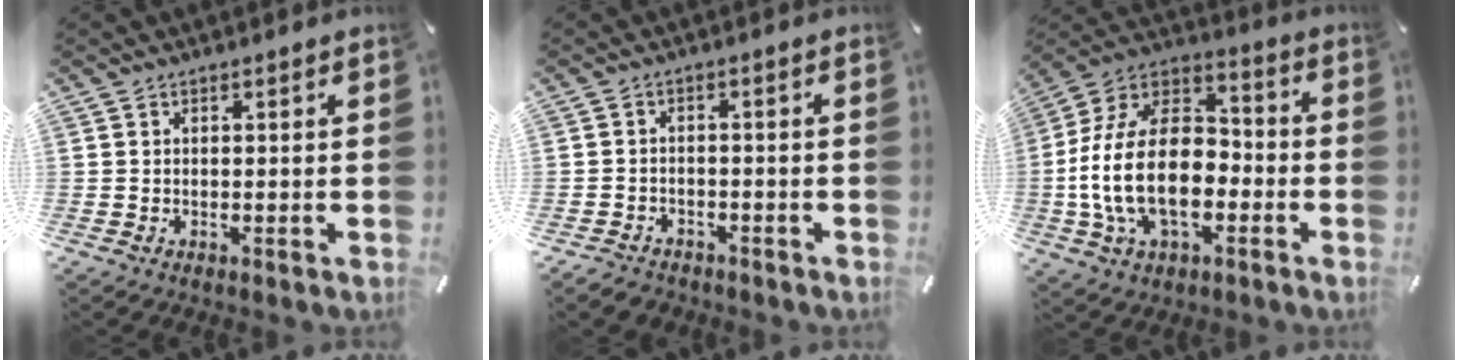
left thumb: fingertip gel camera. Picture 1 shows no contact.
{"total": 2.7, "force": [-2.2, 1.6, 0.5], "torque": [-0.014, 0.012, -0.048]}
{"total": 21.8, "force": [-5.1, 13.8, 16.0], "torque": [-0.335, 0.022, -0.086]}